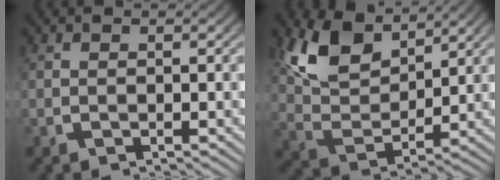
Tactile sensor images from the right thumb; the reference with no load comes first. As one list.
[{"total": 7.8, "force": [3.5, 4.3, 5.4], "torque": [-0.122, -0.013, 0.070]}]